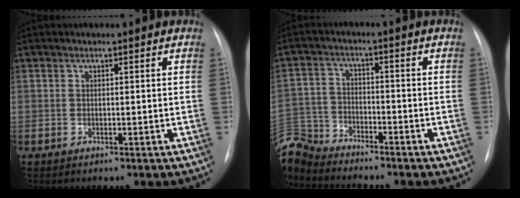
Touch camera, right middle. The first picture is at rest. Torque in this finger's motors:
{"motor_torque": [0.09, -0.65, 0.06, -0.07]}